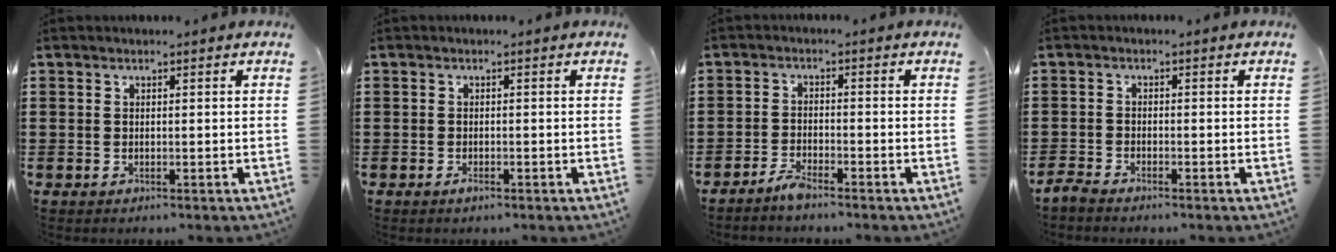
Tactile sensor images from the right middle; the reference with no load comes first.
{"total": 0.8, "force": [-0.5, 0.2, 0.6], "torque": [-0.015, -0.008, -0.007]}
{"total": 1.7, "force": [-1.6, 0.1, 0.4], "torque": [-0.012, 0.001, -0.032]}
{"total": 1.8, "force": [-1.8, 0.1, 0.6], "torque": [-0.021, -0.002, -0.037]}